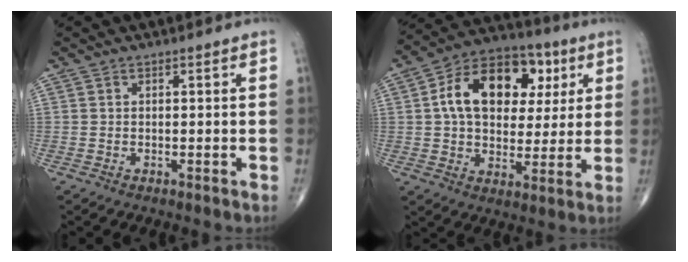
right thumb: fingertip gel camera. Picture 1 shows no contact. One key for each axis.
{"total": 18.9, "fx": 4.9, "fy": 12.4, "fz": 13.3, "tx": -0.183, "ty": 0.010, "tz": 0.073}